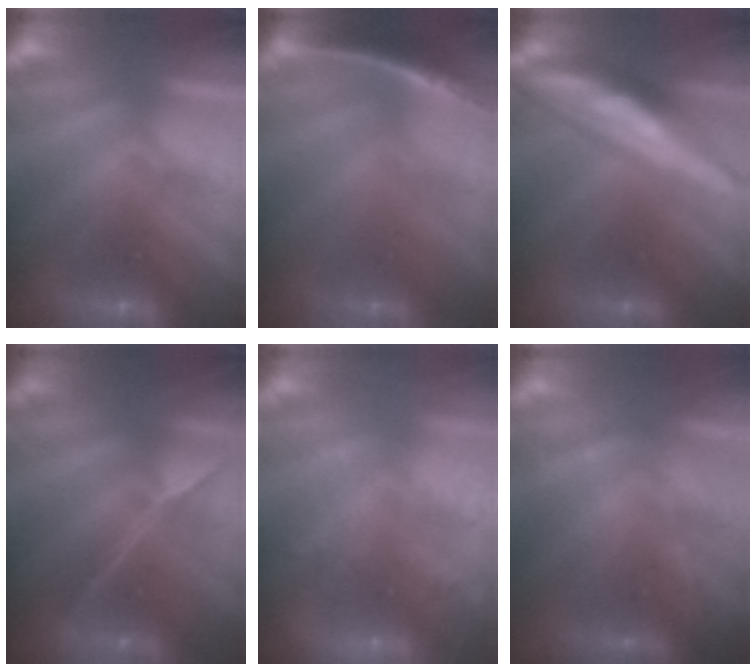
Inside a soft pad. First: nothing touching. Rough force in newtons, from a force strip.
{"total": 1.2}
{"total": 5.5}
{"total": 1.9}
{"total": 5.8}
{"total": 2.2}